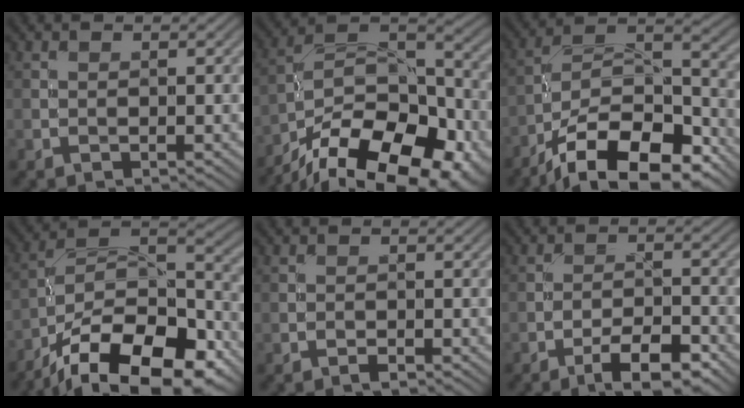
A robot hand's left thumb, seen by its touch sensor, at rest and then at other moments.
{"total": 20.2, "force": [-14.3, 9.3, 10.8], "torque": [-0.166, -0.033, -0.212]}
{"total": 17.1, "force": [-11.5, 7.1, 10.4], "torque": [-0.181, -0.021, -0.189]}
{"total": 19.2, "force": [-12.9, 8.0, 11.7], "torque": [-0.192, -0.031, -0.203]}
{"total": 0.7, "force": [-0.5, 0.2, 0.4], "torque": [-0.007, 0.001, -0.011]}
{"total": 6.6, "force": [-4.3, 2.0, 4.6], "torque": [-0.072, 0.007, -0.069]}